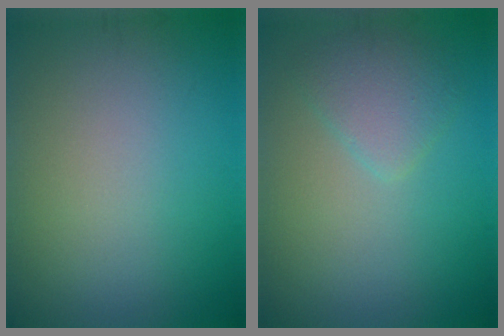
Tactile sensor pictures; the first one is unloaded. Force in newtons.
{"total": 2.5, "press": 2.5, "slide": 0.2}